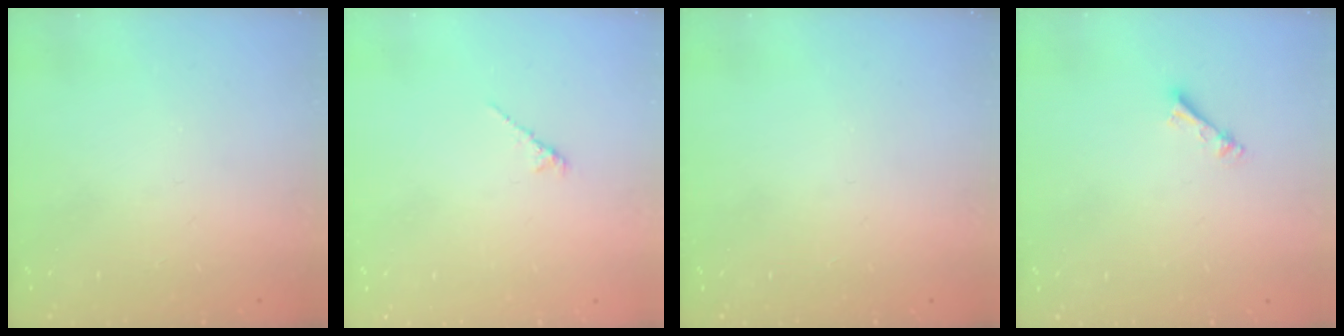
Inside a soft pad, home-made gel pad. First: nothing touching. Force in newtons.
{"total": 1.6, "press": 1.5, "slide": 0.5}
{"total": 0.0}
{"total": 2.4, "press": 2.4, "slide": 0.4}